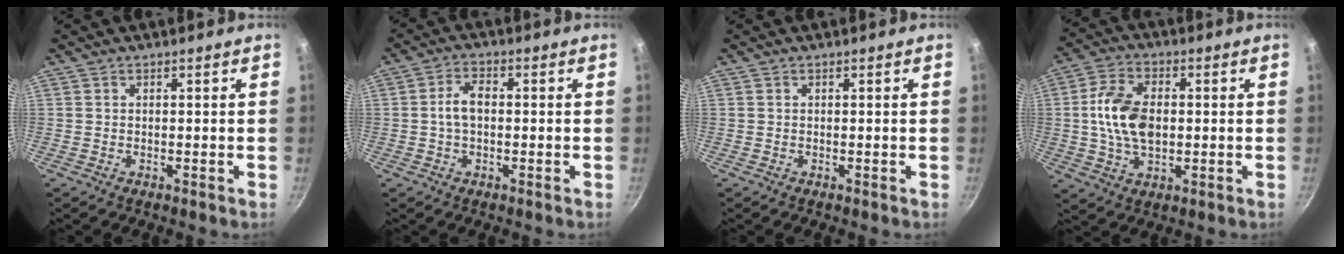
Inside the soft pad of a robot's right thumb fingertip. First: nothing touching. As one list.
[{"total": 4.7, "force": [-0.1, 2.8, 3.8], "torque": [-0.070, 0.019, -0.008]}, {"total": 0.0}, {"total": 11.8, "force": [0.4, 7.3, 9.2], "torque": [-0.162, 0.013, 0.002]}]